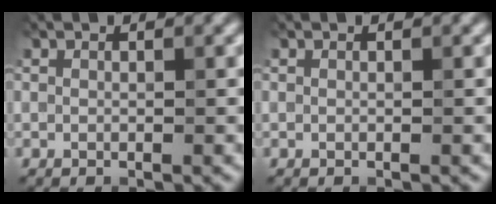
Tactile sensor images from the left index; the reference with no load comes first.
{"total": 0.0}